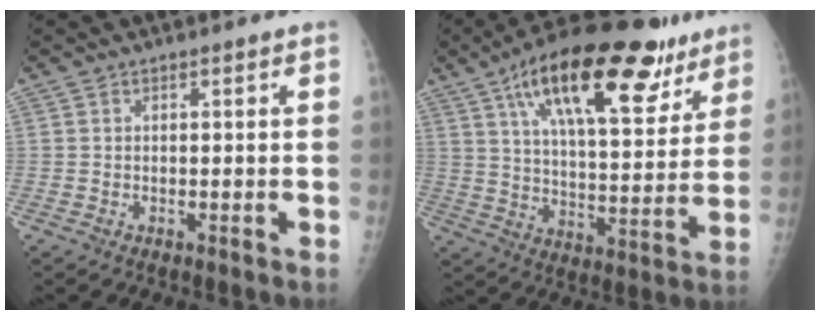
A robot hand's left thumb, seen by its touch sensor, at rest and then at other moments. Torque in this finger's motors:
{"motor_torque": [0.47, 0.60, 1.66, -1.11, 0.53]}